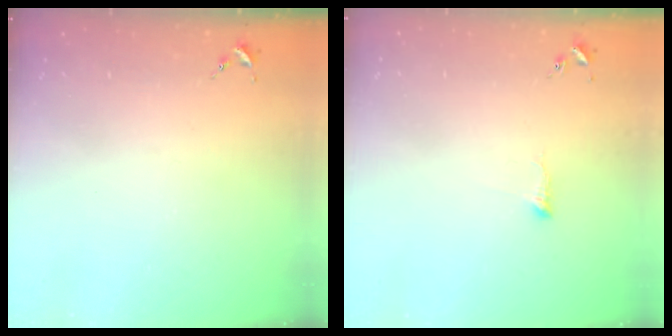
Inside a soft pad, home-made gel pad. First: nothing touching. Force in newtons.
{"total": 5.3, "press": 5.3, "slide": 0.7}